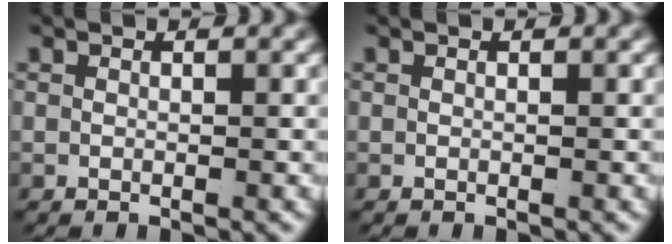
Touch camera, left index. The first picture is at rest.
{"total": 0.0}